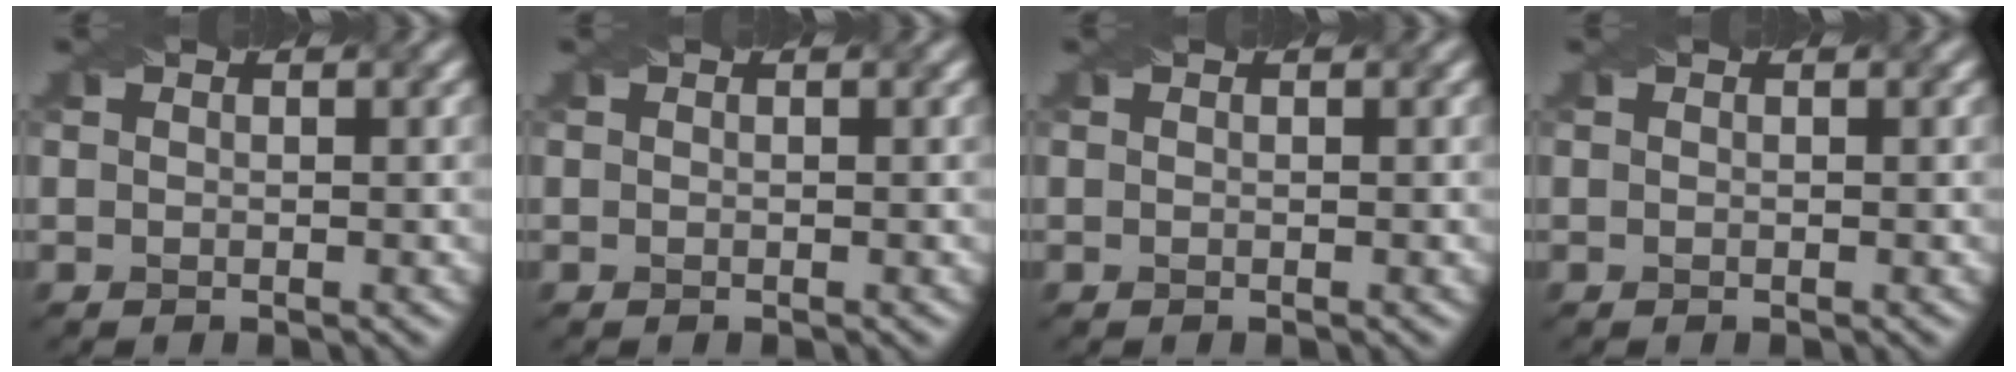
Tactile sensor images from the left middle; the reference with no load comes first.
{"total": 0.0}
{"total": 0.0}
{"total": 0.0}